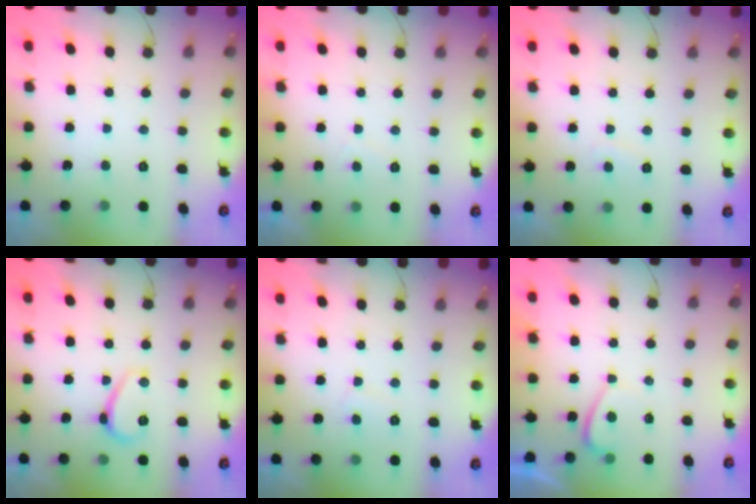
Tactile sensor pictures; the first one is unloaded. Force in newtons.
{"total": 0.9, "press": 0.7, "slide": 0.6}
{"total": 1.8, "press": 1.7, "slide": 0.6}
{"total": 5.0, "press": 4.9, "slide": 0.7}
{"total": 3.0, "press": 3.0, "slide": 0.2}
{"total": 2.3, "press": 2.2, "slide": 0.8}